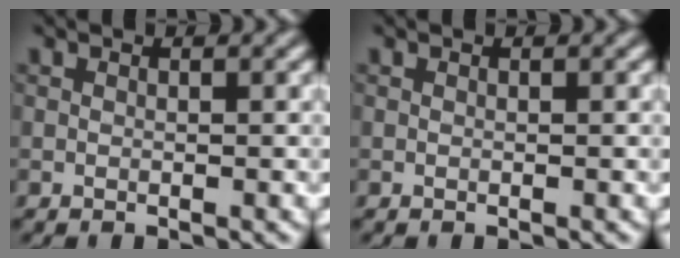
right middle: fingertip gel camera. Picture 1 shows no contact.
{"total": 0.0}